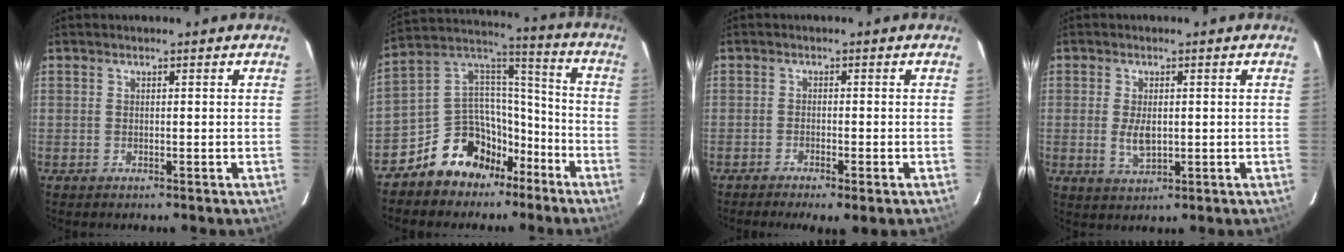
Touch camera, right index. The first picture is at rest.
{"total": 13.9, "force": [-9.0, 9.5, 4.5], "torque": [-0.101, 0.068, -0.146]}
{"total": 4.5, "force": [-3.1, 0.7, 3.2], "torque": [-0.069, -0.015, -0.050]}
{"total": 4.5, "force": [-0.2, 2.4, 3.8], "torque": [-0.074, -0.006, 0.000]}